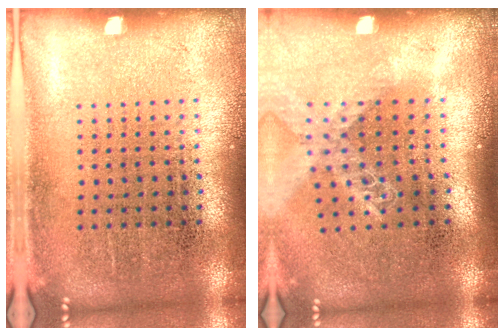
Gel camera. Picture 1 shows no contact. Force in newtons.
{"total": 1.5, "press": 1.2, "slide": 0.8}